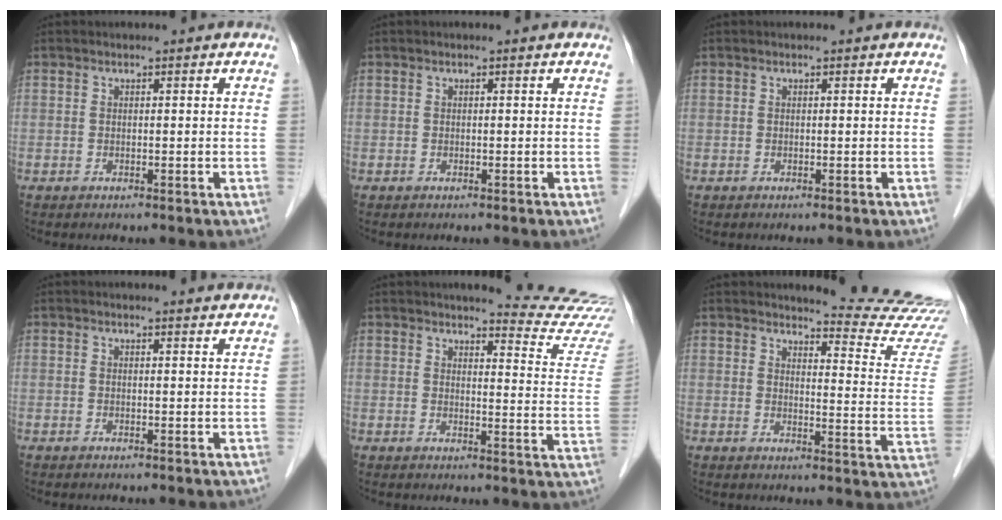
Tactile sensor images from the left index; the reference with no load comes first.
{"total": 0.0}
{"total": 0.0}
{"total": 2.2, "force": [2.2, 0.0, 0.1], "torque": [-0.008, -0.006, 0.020]}
{"total": 14.1, "force": [13.7, -0.9, 3.1], "torque": [-0.030, -0.116, 0.136]}
{"total": 16.1, "force": [15.9, -0.6, 2.7], "torque": [-0.025, -0.142, 0.162]}